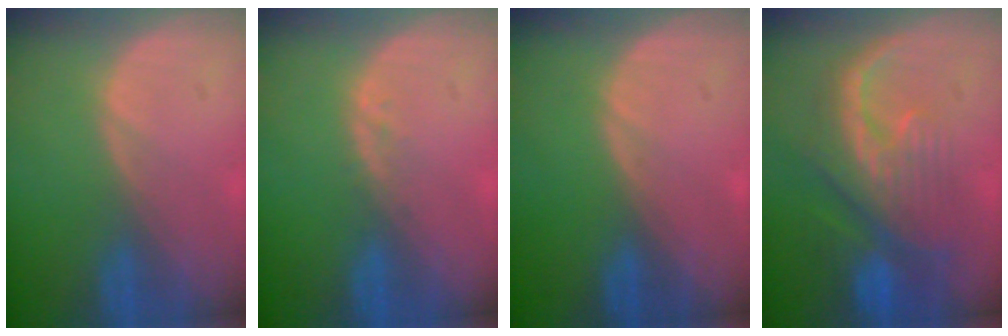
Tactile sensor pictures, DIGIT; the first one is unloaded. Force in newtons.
{"total": 1.0, "press": 1.0, "slide": 0.2}
{"total": 0.0}
{"total": 9.9, "press": 9.0, "slide": 4.1}